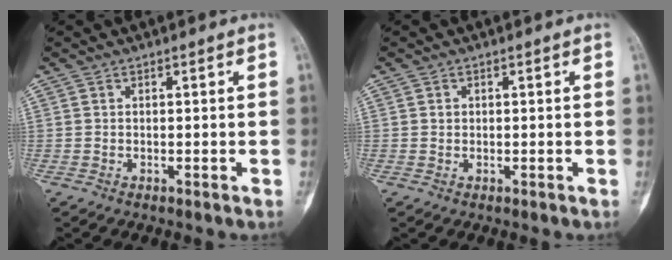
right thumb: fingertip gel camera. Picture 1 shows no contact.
{"total": 0.7, "force": [0.1, 0.7, 0.3], "torque": [-0.001, 0.002, 0.002]}